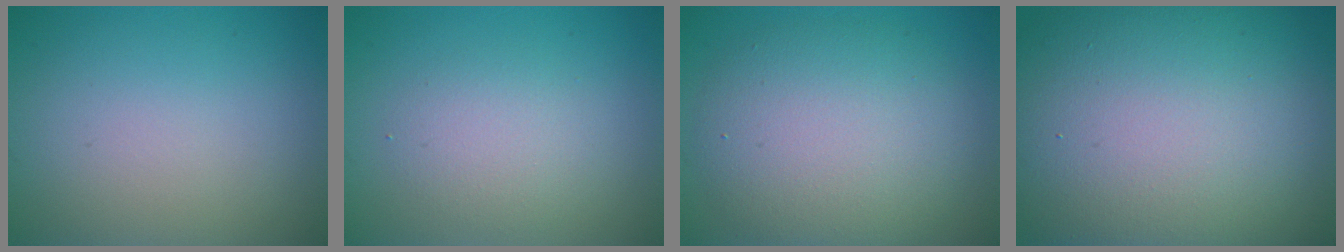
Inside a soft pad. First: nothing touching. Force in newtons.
{"total": 2.5, "press": 2.4, "slide": 0.1}
{"total": 7.6, "press": 7.6, "slide": 0.6}
{"total": 19.5, "press": 19.5, "slide": 0.9}